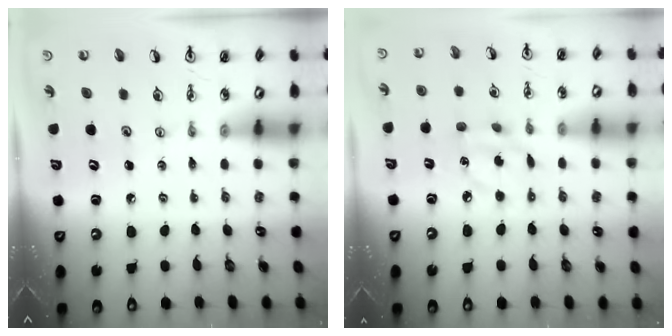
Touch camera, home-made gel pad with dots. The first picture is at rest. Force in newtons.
{"total": 4.9, "press": 4.8, "slide": 0.3}